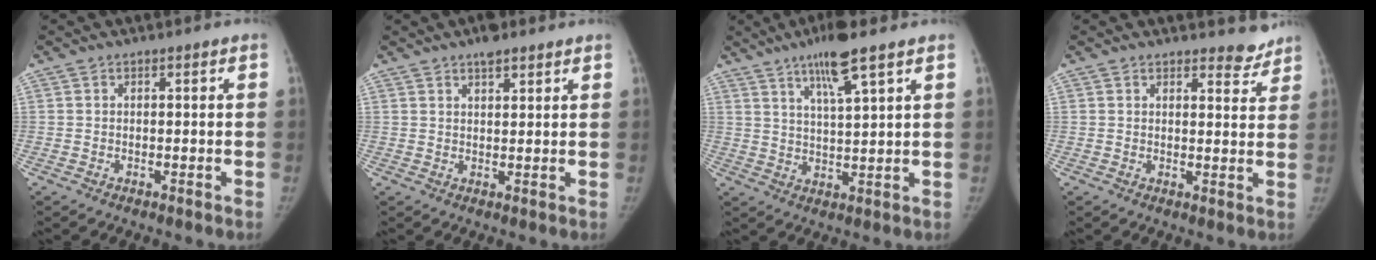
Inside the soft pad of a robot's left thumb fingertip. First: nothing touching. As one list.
[{"total": 3.9, "force": [2.9, 1.4, 2.1], "torque": [-0.025, -0.014, 0.045]}, {"total": 8.8, "force": [5.6, 0.8, 6.7], "torque": [-0.122, -0.026, 0.101]}, {"total": 4.8, "force": [4.4, 1.6, 1.1], "torque": [0.011, -0.031, 0.049]}]